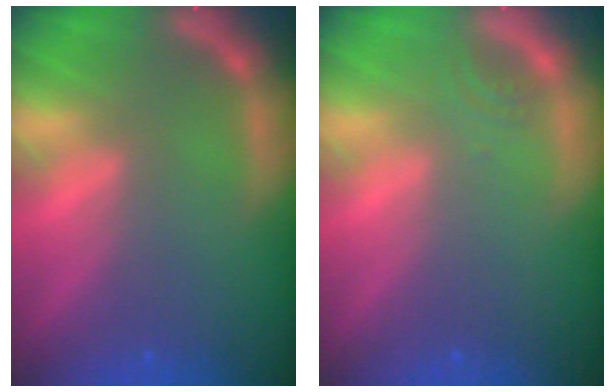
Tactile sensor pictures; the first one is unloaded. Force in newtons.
{"total": 1.0}